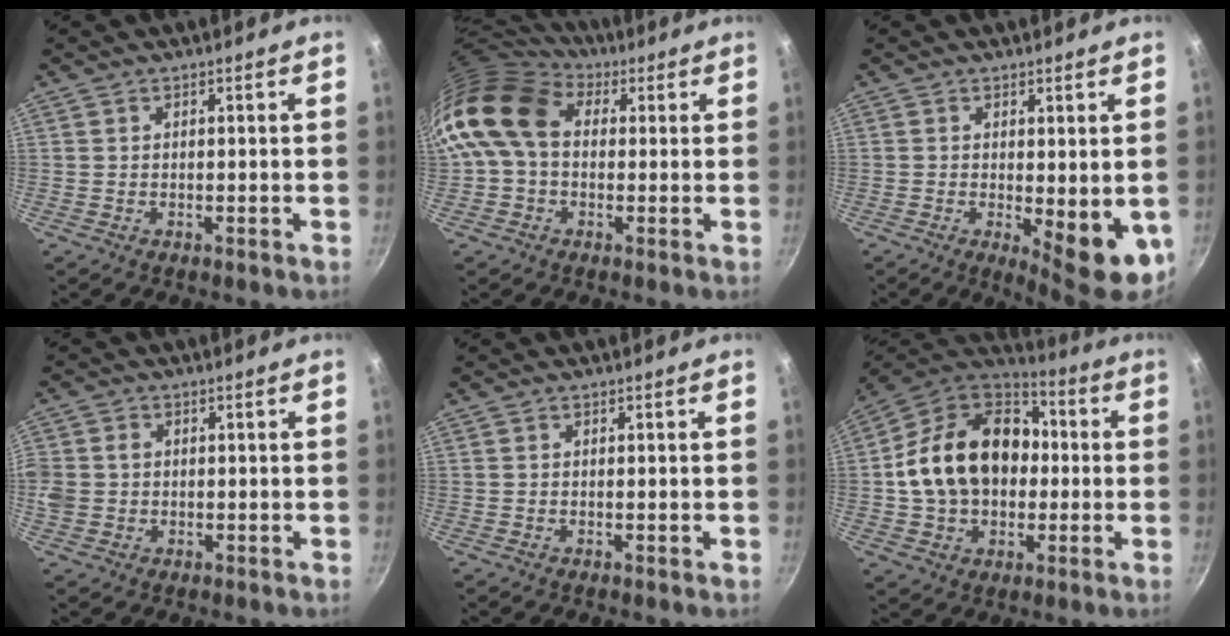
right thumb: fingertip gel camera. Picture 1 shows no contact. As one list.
[{"total": 12.8, "force": [2.4, 9.4, 8.3], "torque": [-0.132, 0.013, 0.022]}, {"total": 9.0, "force": [-1.3, 3.2, 8.4], "torque": [-0.098, -0.009, -0.005]}, {"total": 6.8, "force": [-0.2, 5.9, 3.4], "torque": [-0.079, 0.008, -0.008]}, {"total": 0.0}, {"total": 21.9, "force": [0.7, 16.1, 14.8], "torque": [-0.235, 0.044, 0.007]}]